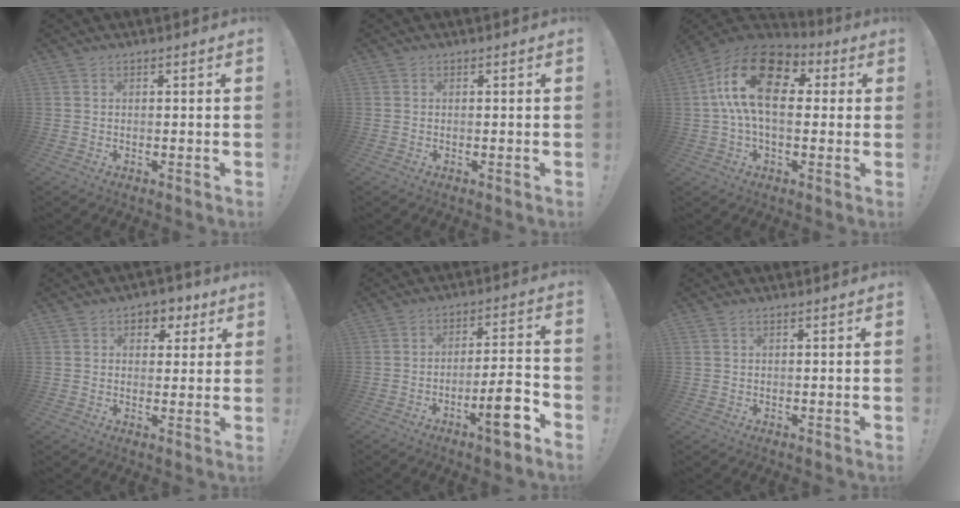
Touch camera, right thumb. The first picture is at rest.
{"total": 0.0}
{"total": 23.0, "force": [2.1, 11.5, 19.8], "torque": [-0.371, 0.006, 0.039]}
{"total": 5.3, "force": [2.0, 4.3, 2.3], "torque": [-0.026, -0.005, 0.037]}
{"total": 11.6, "force": [-5.9, 2.3, 9.7], "torque": [-0.125, 0.027, -0.096]}
{"total": 0.8, "force": [0.5, 0.4, 0.5], "torque": [-0.012, 0.003, 0.009]}